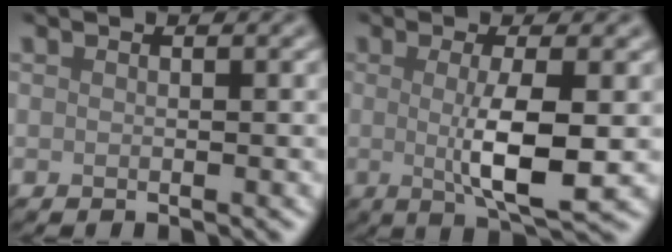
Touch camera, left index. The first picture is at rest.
{"total": 5.5, "force": [-0.2, 1.1, 5.4], "torque": [-0.092, -0.007, -0.002]}